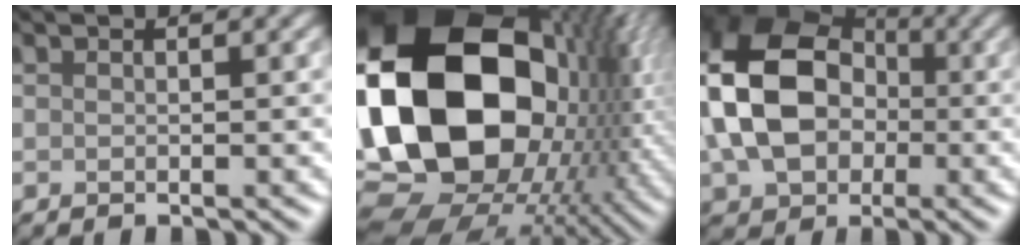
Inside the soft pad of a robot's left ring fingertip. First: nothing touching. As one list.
[{"total": 21.7, "force": [0.3, 14.9, 15.8], "torque": [-0.333, -0.005, 0.012]}, {"total": 12.5, "force": [-0.5, 9.0, 8.6], "torque": [-0.175, 0.004, -0.023]}]